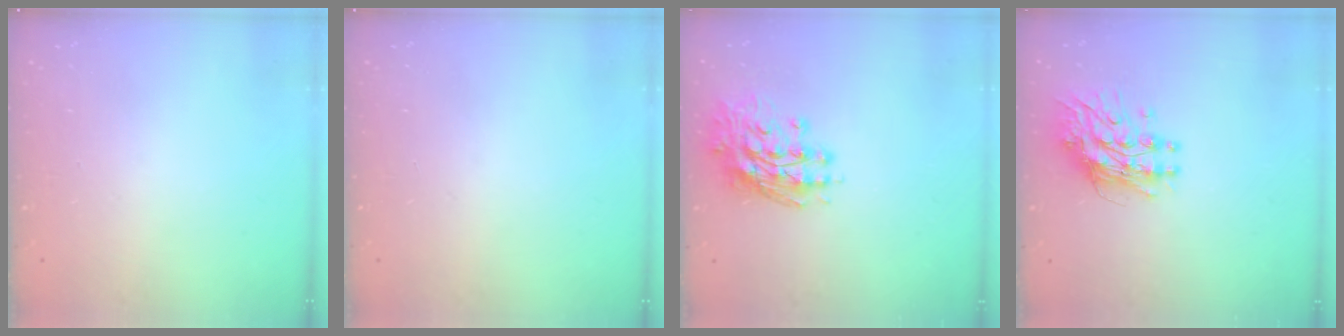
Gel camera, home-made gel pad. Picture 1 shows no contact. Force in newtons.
{"total": 0.0}
{"total": 11.8, "press": 11.7, "slide": 1.3}
{"total": 11.4, "press": 11.3, "slide": 1.0}